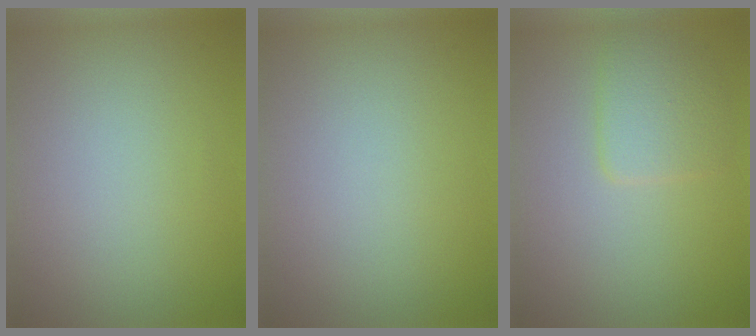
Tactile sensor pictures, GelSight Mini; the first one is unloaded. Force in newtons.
{"total": 0.0}
{"total": 2.4, "press": 2.4, "slide": 0.2}